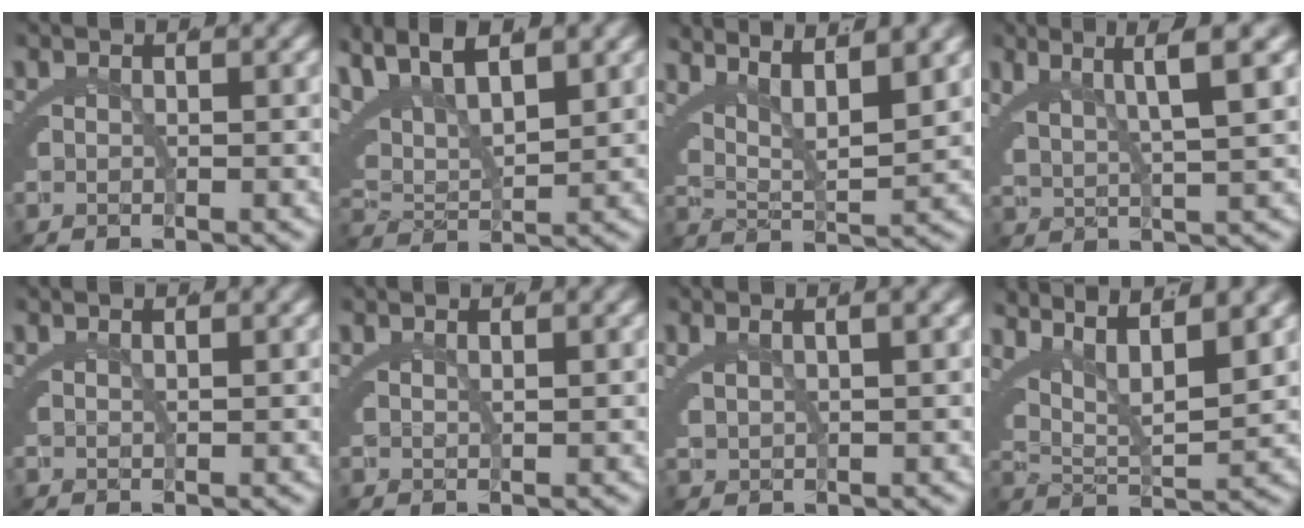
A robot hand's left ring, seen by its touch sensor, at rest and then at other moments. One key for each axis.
{"total": 8.9, "fx": 4.7, "fy": 5.3, "fz": 5.3, "tx": -0.122, "ty": 0.019, "tz": 0.068}
{"total": 7.1, "fx": 3.9, "fy": 3.6, "fz": 4.8, "tx": -0.088, "ty": 0.006, "tz": 0.055}
{"total": 5.4, "fx": 3.6, "fy": 1.1, "fz": 4.0, "tx": -0.064, "ty": 0.011, "tz": 0.059}
{"total": 1.2, "fx": 0.9, "fy": -0.9, "fz": 0.1, "tx": 0.000, "ty": -0.001, "tz": 0.020}
{"total": 1.5, "fx": 1.2, "fy": -0.9, "fz": 0.3, "tx": 0.002, "ty": 0.000, "tz": 0.024}
{"total": 1.8, "fx": 1.4, "fy": -0.5, "fz": 1.1, "tx": -0.015, "ty": 0.001, "tz": 0.033}
{"total": 8.4, "fx": 4.1, "fy": 4.7, "fz": 5.7, "tx": -0.114, "ty": 0.001, "tz": 0.059}